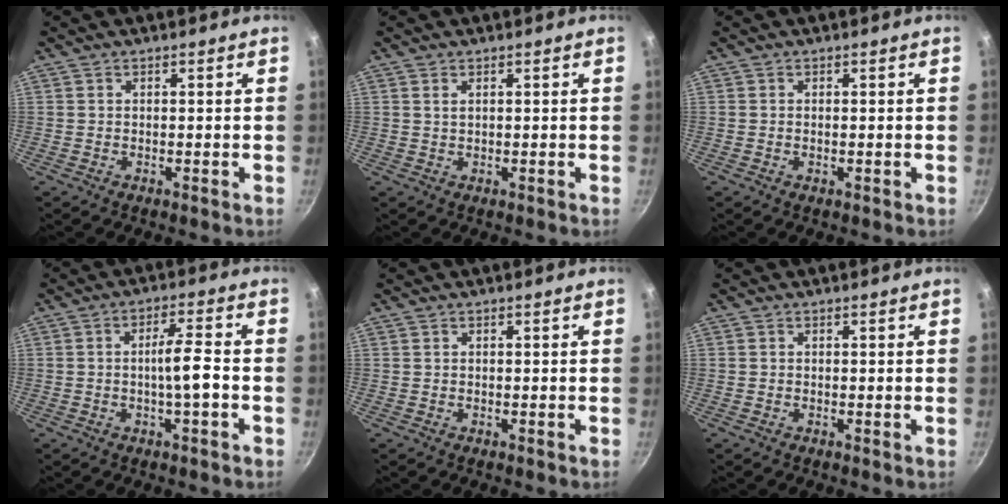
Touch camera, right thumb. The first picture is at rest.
{"total": 1.0, "force": [0.5, 0.5, 0.7], "torque": [-0.013, 0.001, 0.011]}
{"total": 0.6, "force": [-0.1, 0.2, 0.5], "torque": [-0.010, 0.001, -0.002]}
{"total": 5.8, "force": [-1.4, 0.9, 5.5], "torque": [-0.091, 0.022, -0.025]}
{"total": 0.0}
{"total": 0.0}